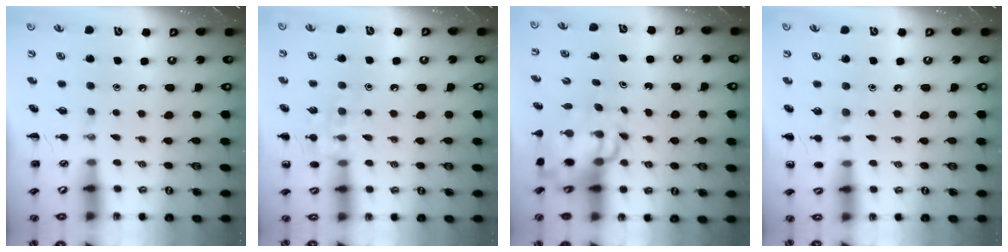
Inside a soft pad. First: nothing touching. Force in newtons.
{"total": 10.1, "press": 10.0, "slide": 1.5}
{"total": 11.3, "press": 10.9, "slide": 3.1}
{"total": 5.5, "press": 5.2, "slide": 1.8}